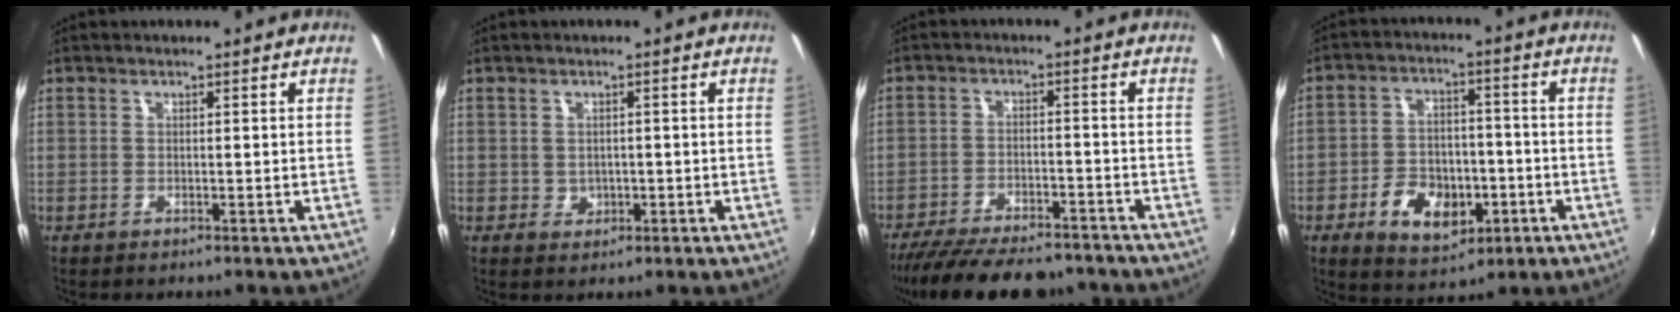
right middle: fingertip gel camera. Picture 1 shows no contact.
{"total": 2.4, "force": [-0.1, 2.2, 0.9], "torque": [-0.013, 0.002, 0.001]}
{"total": 17.4, "force": [-14.5, 5.4, 7.9], "torque": [-0.165, -0.023, -0.215]}
{"total": 11.9, "force": [-4.9, 7.5, 7.8], "torque": [-0.163, 0.006, -0.066]}